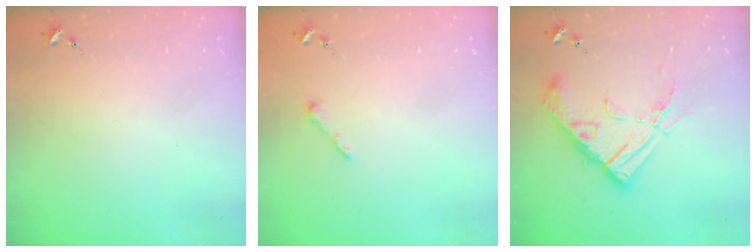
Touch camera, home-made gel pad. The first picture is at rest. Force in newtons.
{"total": 3.6, "press": 3.6, "slide": 0.4}
{"total": 18.4, "press": 18.3, "slide": 2.0}